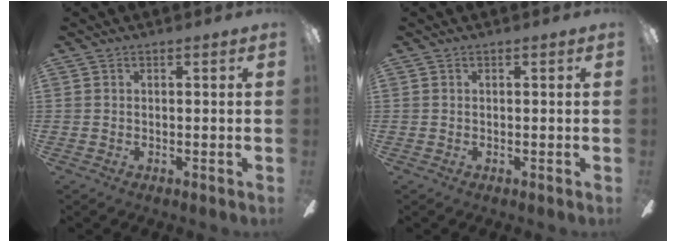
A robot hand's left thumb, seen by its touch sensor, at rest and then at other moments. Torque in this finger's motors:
{"motor_torque": [0.01, 0.01, -0.39, 0.39, 0.00]}